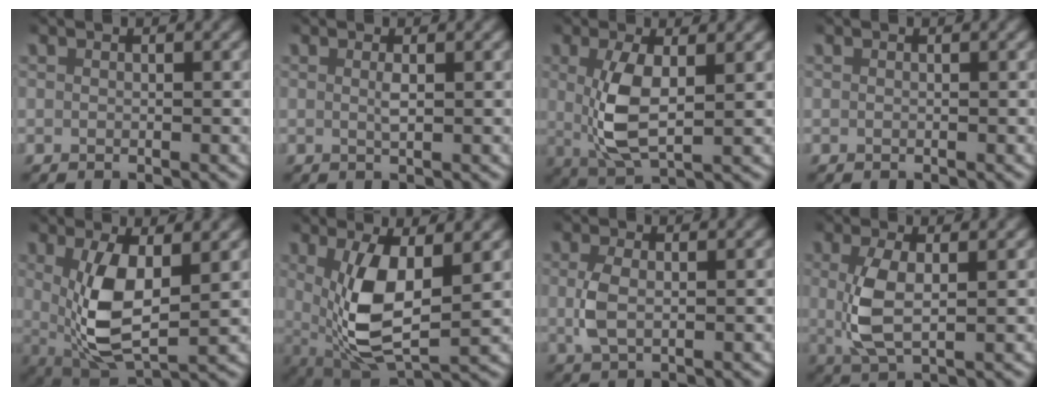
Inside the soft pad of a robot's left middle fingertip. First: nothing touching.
{"total": 0.9, "force": [0.3, 0.0, 0.9], "torque": [-0.019, -0.004, 0.006]}
{"total": 5.0, "force": [0.6, 2.1, 4.6], "torque": [-0.103, -0.009, 0.017]}
{"total": 0.0}
{"total": 7.4, "force": [0.8, 3.6, 6.4], "torque": [-0.138, -0.023, 0.029]}
{"total": 8.3, "force": [0.7, 4.2, 7.1], "torque": [-0.158, -0.027, 0.031]}
{"total": 2.5, "force": [0.1, 1.3, 2.1], "torque": [-0.056, -0.003, 0.006]}
{"total": 4.0, "force": [0.5, 1.6, 3.7], "torque": [-0.092, -0.009, 0.015]}